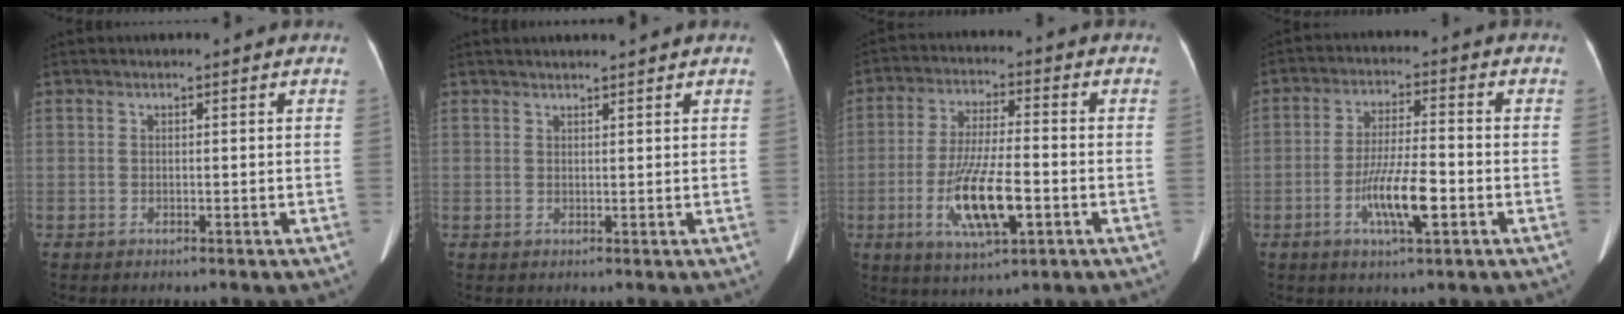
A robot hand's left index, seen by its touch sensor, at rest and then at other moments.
{"total": 3.3, "force": [3.1, 0.0, 1.3], "torque": [-0.013, 0.019, 0.041]}
{"total": 11.3, "force": [-3.6, 2.4, 10.4], "torque": [-0.203, -0.013, -0.062]}
{"total": 8.2, "force": [-3.0, 1.2, 7.5], "torque": [-0.141, -0.006, -0.057]}